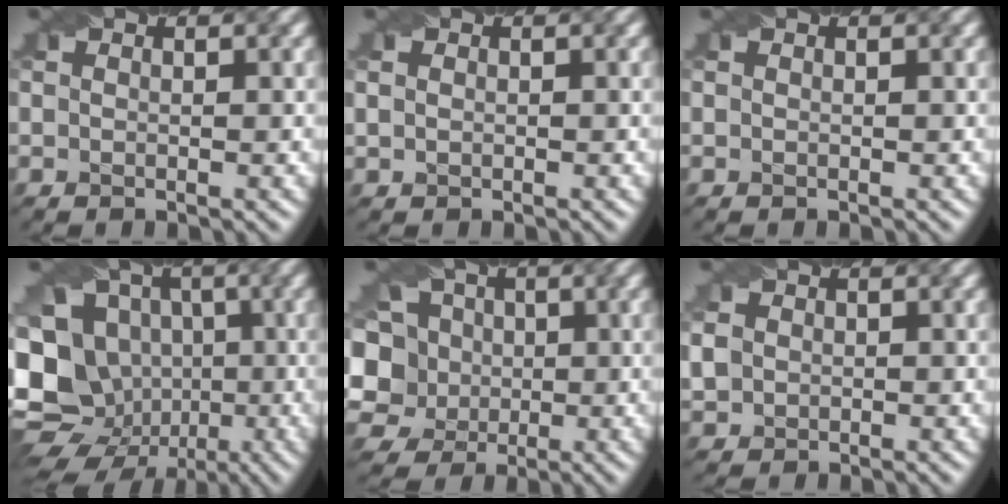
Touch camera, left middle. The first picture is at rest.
{"total": 0.8, "force": [0.3, 0.6, 0.4], "torque": [-0.008, 0.003, 0.005]}
{"total": 0.0}
{"total": 17.5, "force": [-4.1, 14.9, 8.1], "torque": [-0.161, 0.015, -0.087]}
{"total": 8.8, "force": [1.0, 7.5, 4.5], "torque": [-0.093, 0.029, -0.009]}
{"total": 1.9, "force": [0.0, 1.7, 0.8], "torque": [-0.024, 0.002, 0.002]}